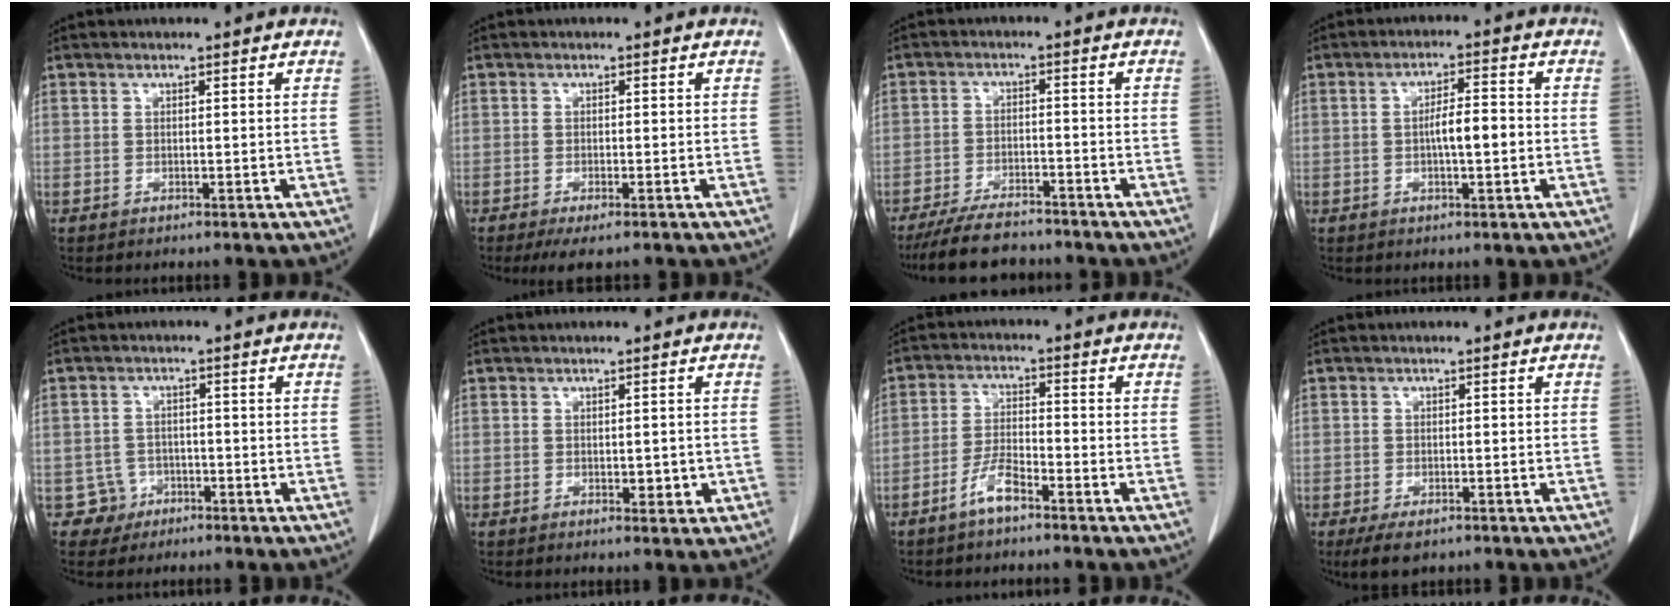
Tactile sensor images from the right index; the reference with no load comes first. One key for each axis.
{"total": 3.7, "fx": -2.7, "fy": 0.8, "fz": 2.4, "tx": -0.035, "ty": -0.008, "tz": -0.041}
{"total": 8.7, "fx": -7.7, "fy": 2.6, "fz": 3.1, "tx": -0.052, "ty": -0.012, "tz": -0.126}
{"total": 4.7, "fx": -0.6, "fy": 1.0, "fz": 4.6, "tx": -0.084, "ty": 0.007, "tz": -0.009}
{"total": 3.7, "fx": -1.6, "fy": 3.2, "fz": -0.8, "tx": 0.023, "ty": 0.017, "tz": -0.027}
{"total": 2.1, "fx": -0.2, "fy": 1.2, "fz": 1.7, "tx": -0.017, "ty": 0.001, "tz": 0.004}
{"total": 4.7, "fx": -3.4, "fy": 1.0, "fz": 3.1, "tx": -0.068, "ty": 0.002, "tz": -0.068}
{"total": 3.5, "fx": -2.2, "fy": 1.8, "fz": 2.1, "tx": -0.040, "ty": -0.006, "tz": -0.029}